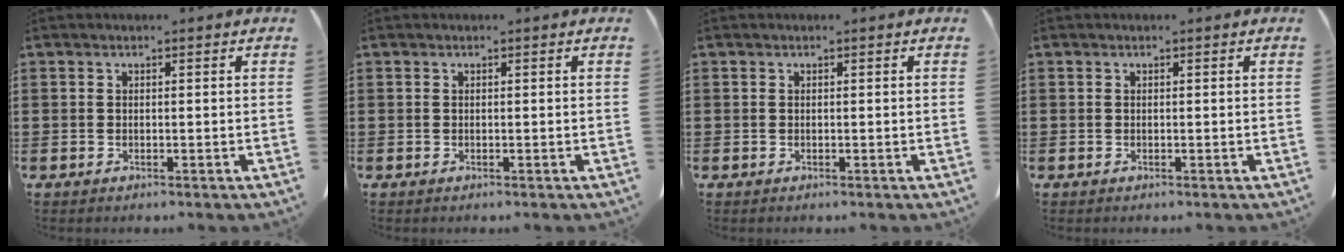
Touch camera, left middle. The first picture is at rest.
{"total": 0.0}
{"total": 0.0}
{"total": 0.0}